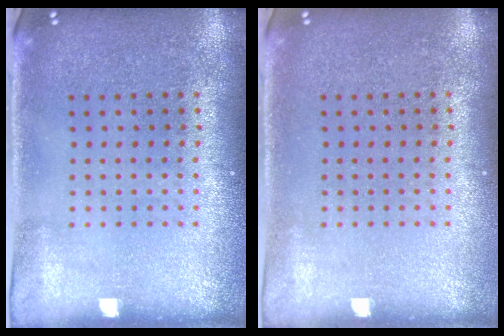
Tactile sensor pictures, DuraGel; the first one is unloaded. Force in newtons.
{"total": 0.0}